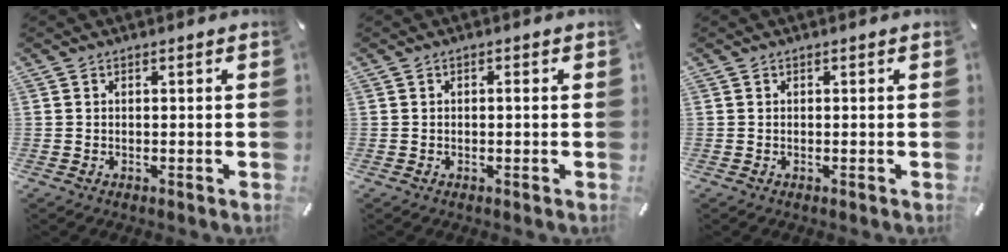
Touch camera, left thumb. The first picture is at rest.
{"total": 0.6, "force": [-0.1, 0.3, 0.6], "torque": [-0.012, 0.000, -0.002]}
{"total": 0.0}